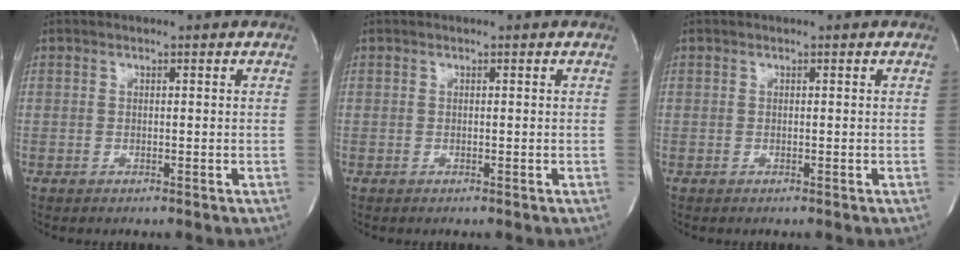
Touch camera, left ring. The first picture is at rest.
{"total": 0.0}
{"total": 0.0}